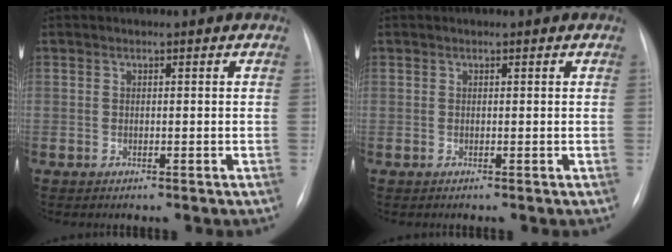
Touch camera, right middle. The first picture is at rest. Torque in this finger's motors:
{"motor_torque": [0.12, -0.06, -0.18, -0.21]}